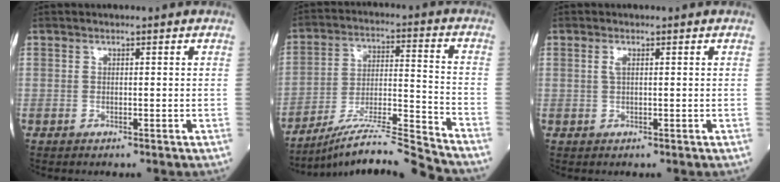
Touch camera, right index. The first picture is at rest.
{"total": 14.8, "force": [-13.9, -2.5, 4.4], "torque": [-0.066, 0.017, -0.244]}
{"total": 1.1, "force": [0.4, 0.3, 1.0], "torque": [-0.025, 0.001, 0.006]}